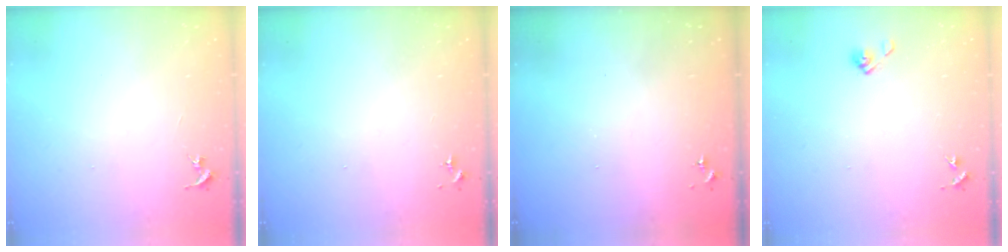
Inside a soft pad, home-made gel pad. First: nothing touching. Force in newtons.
{"total": 0.0}
{"total": 0.0}
{"total": 4.7, "press": 4.2, "slide": 2.2}